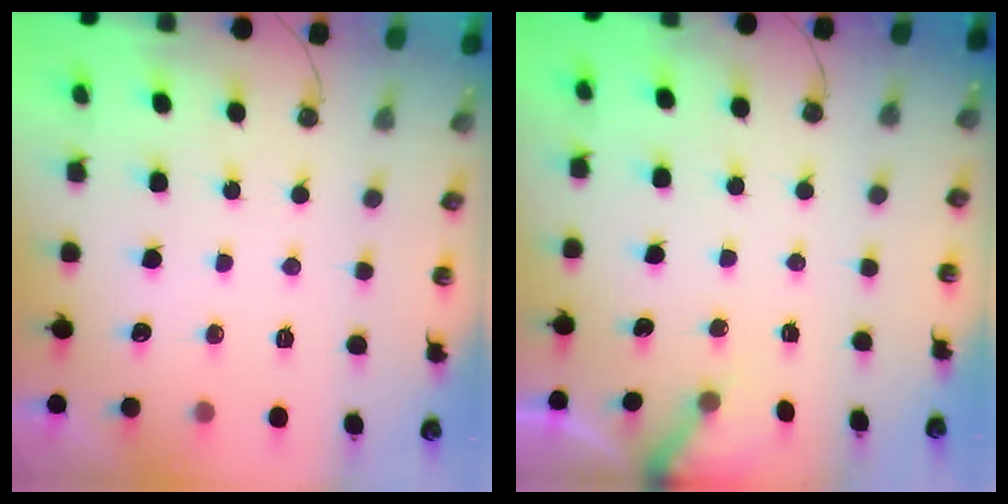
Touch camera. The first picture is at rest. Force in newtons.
{"total": 2.3, "press": 2.3, "slide": 0.2}